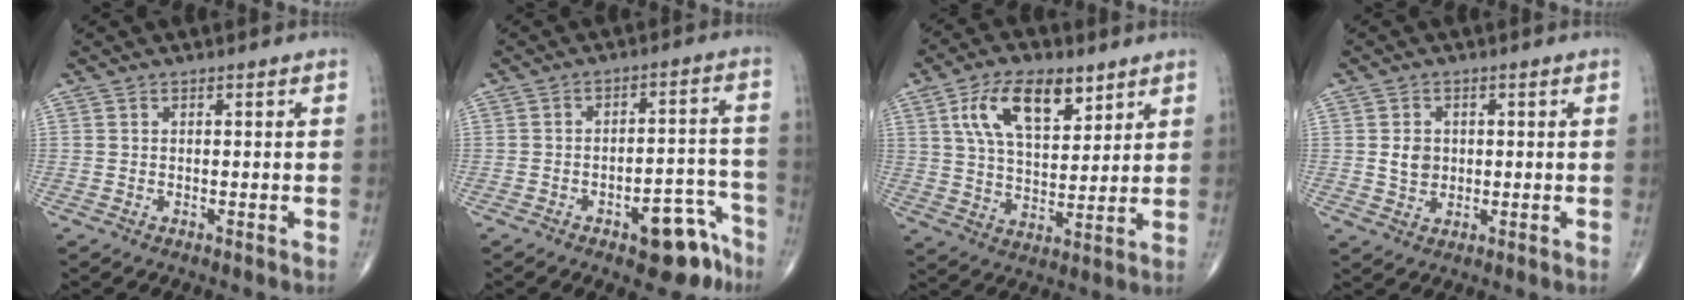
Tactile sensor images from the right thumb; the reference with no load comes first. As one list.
[{"total": 10.7, "force": [-6.6, 4.4, 7.2], "torque": [-0.056, 0.061, -0.080]}, {"total": 13.5, "force": [6.5, 6.8, 9.7], "torque": [-0.150, -0.021, 0.122]}, {"total": 3.8, "force": [0.4, 3.1, 2.1], "torque": [-0.021, -0.002, 0.010]}]